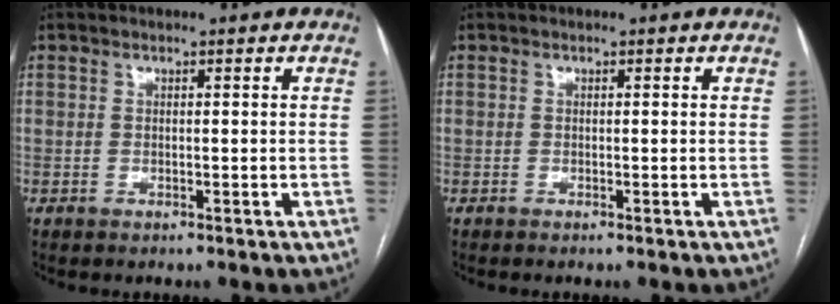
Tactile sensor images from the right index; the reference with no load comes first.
{"total": 0.0}